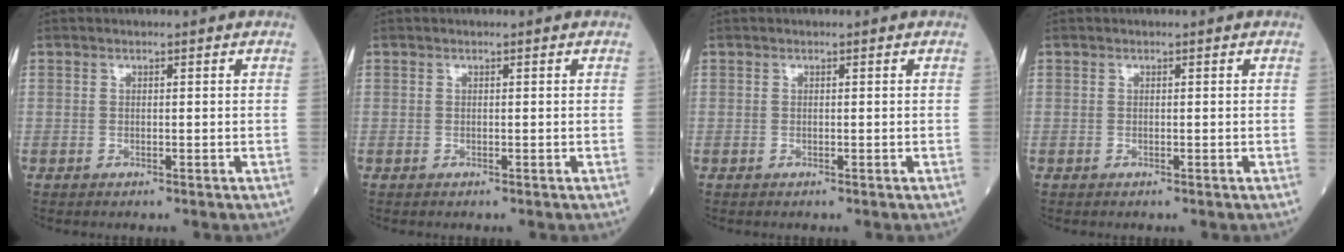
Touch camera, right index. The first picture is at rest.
{"total": 0.0}
{"total": 0.0}
{"total": 0.0}